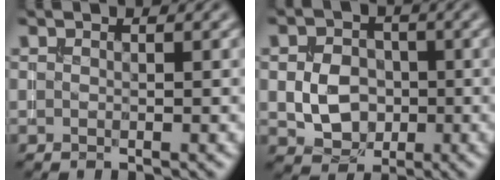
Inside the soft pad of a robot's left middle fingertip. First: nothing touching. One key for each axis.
{"total": 4.2, "fx": -0.6, "fy": 3.4, "fz": 2.4, "tx": -0.040, "ty": -0.001, "tz": -0.011}